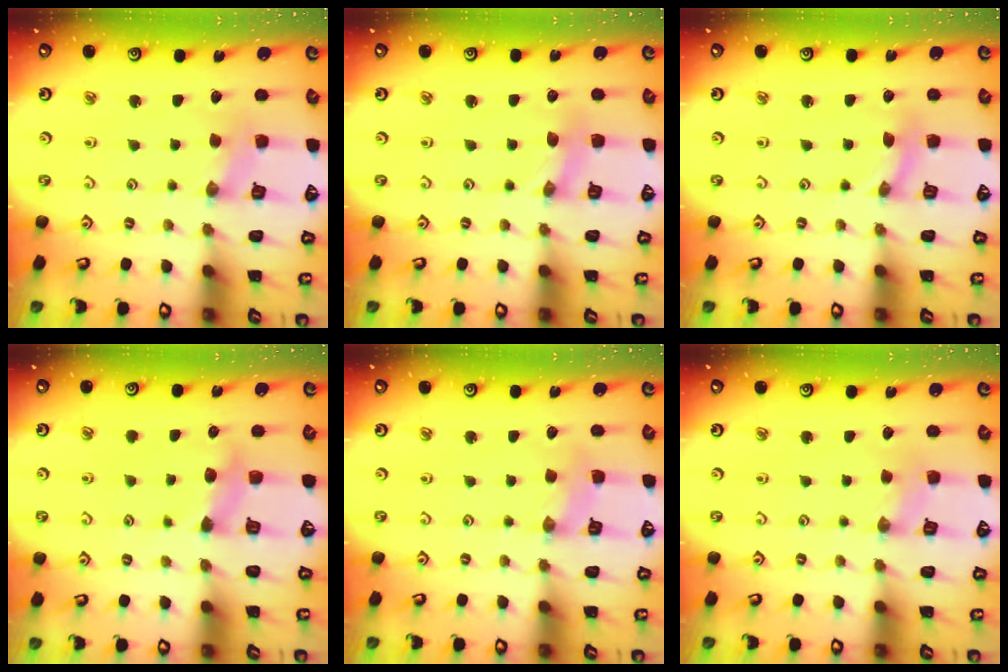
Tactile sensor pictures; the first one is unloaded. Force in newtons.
{"total": 0.8, "press": 0.8, "slide": 0.1}
{"total": 0.0}
{"total": 4.3, "press": 4.2, "slide": 0.9}
{"total": 2.8, "press": 2.7, "slide": 0.4}
{"total": 0.9, "press": 0.9, "slide": 0.2}